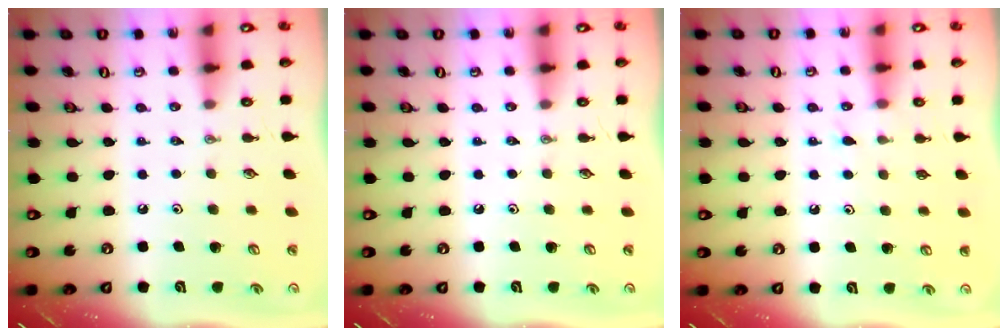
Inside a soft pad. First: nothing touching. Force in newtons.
{"total": 0.0}
{"total": 5.0, "press": 4.9, "slide": 0.3}